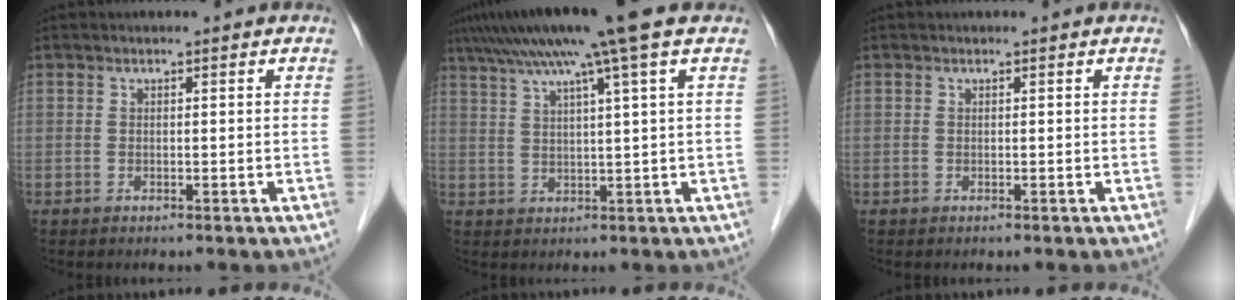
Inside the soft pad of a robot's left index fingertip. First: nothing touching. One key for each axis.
{"total": 11.2, "fx": 7.7, "fy": -1.5, "fz": 8.0, "tx": -0.132, "ty": 0.028, "tz": 0.112}
{"total": 0.0}